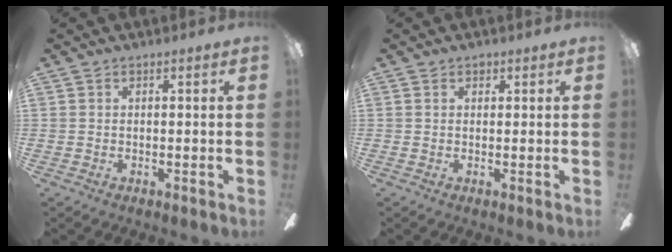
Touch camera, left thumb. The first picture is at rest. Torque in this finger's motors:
{"motor_torque": [-0.01, 0.02, 0.30, -0.02, 0.00]}